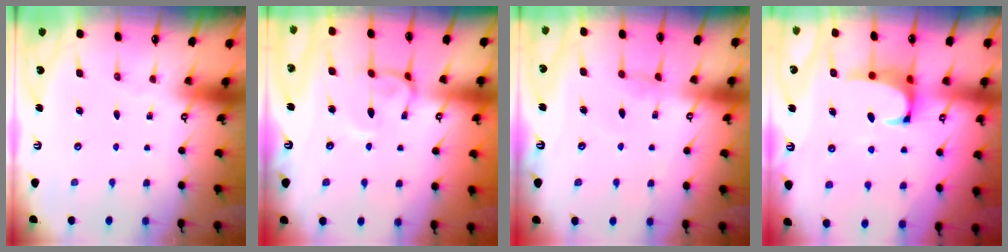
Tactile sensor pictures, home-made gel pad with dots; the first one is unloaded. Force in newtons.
{"total": 2.2, "press": 2.0, "slide": 0.7}
{"total": 0.6, "press": 0.4, "slide": 0.5}
{"total": 1.7, "press": 1.5, "slide": 0.7}